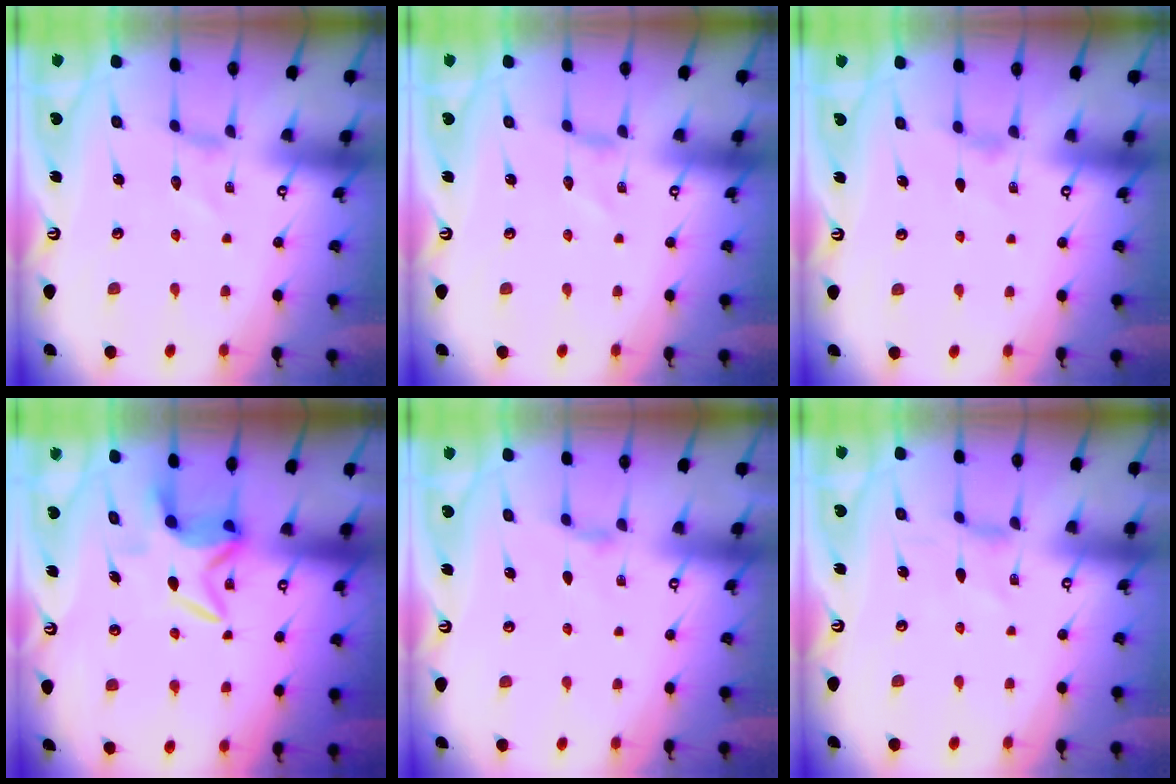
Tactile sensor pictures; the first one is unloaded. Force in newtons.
{"total": 0.0}
{"total": 2.5, "press": 2.5, "slide": 0.4}
{"total": 6.4, "press": 6.4, "slide": 0.4}
{"total": 1.9, "press": 1.9, "slide": 0.4}
{"total": 1.6, "press": 1.5, "slide": 0.4}